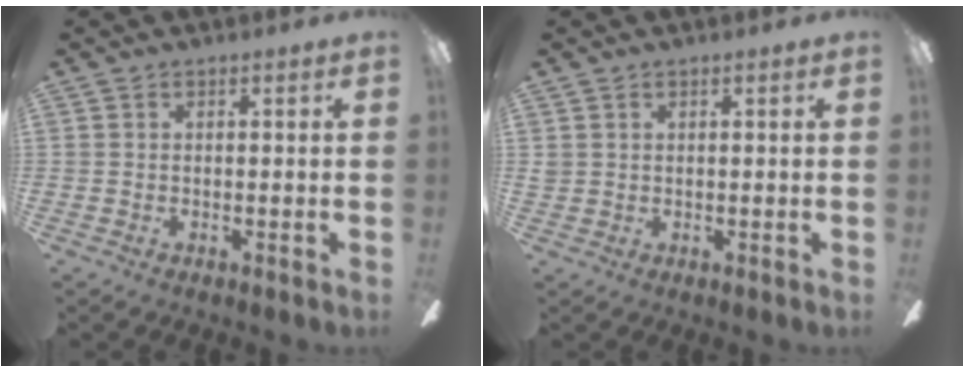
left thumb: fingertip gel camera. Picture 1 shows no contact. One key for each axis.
{"total": 1.0, "fx": 0.6, "fy": 0.7, "fz": 0.1, "tx": -0.004, "ty": 0.001, "tz": 0.012}